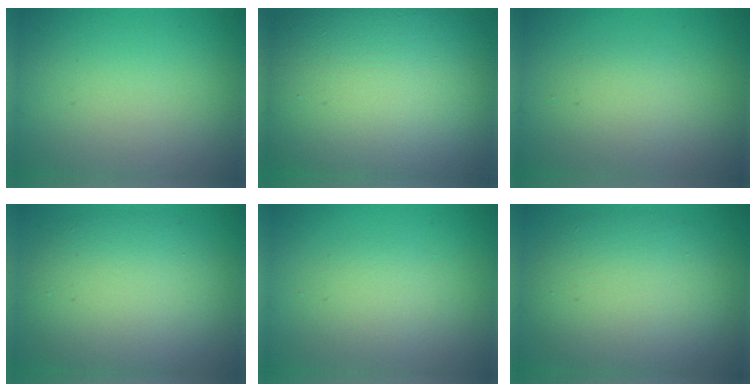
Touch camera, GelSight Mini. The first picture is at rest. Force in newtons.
{"total": 18.6, "press": 18.6, "slide": 0.9}
{"total": 2.0, "press": 2.0, "slide": 0.2}
{"total": 7.8, "press": 7.8, "slide": 0.3}
{"total": 2.0, "press": 2.0, "slide": 0.1}
{"total": 7.5, "press": 7.5, "slide": 0.6}